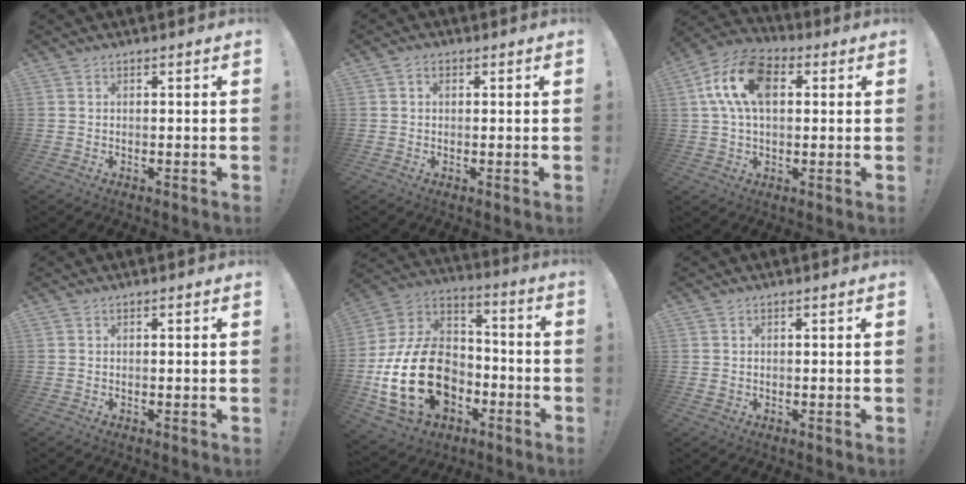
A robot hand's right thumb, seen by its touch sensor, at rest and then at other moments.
{"total": 1.5, "force": [0.2, 1.2, 0.8], "torque": [-0.010, 0.002, 0.003]}
{"total": 15.8, "force": [3.9, 9.7, 11.9], "torque": [-0.217, 0.010, 0.070]}
{"total": 0.0}
{"total": 25.1, "force": [-7.1, 17.2, 16.8], "torque": [-0.325, 0.038, -0.102]}
{"total": 0.8, "force": [0.3, 0.7, 0.3], "torque": [-0.013, 0.006, 0.007]}